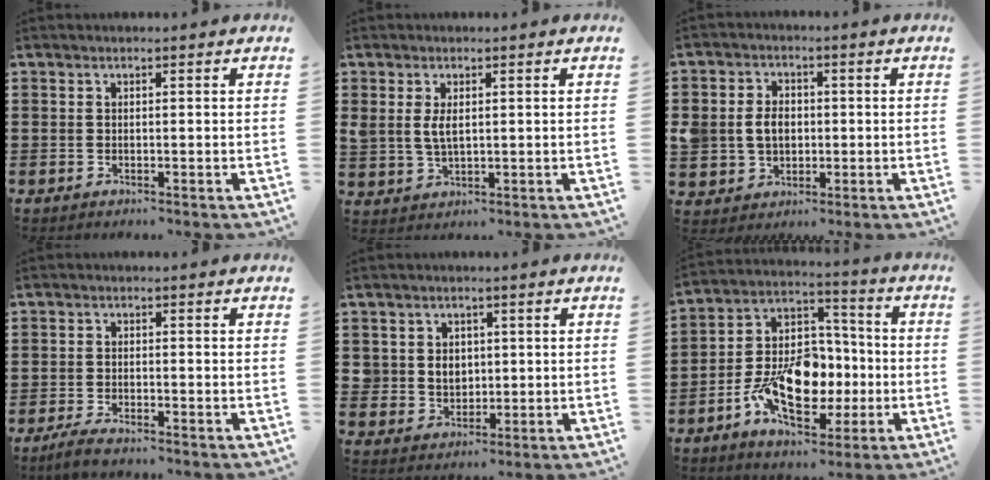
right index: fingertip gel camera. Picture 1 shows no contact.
{"total": 3.3, "force": [0.9, 1.6, 2.8], "torque": [-0.066, 0.003, 0.012]}
{"total": 5.1, "force": [-0.2, 4.3, 2.8], "torque": [-0.078, 0.008, -0.010]}
{"total": 2.4, "force": [-2.2, 0.3, 0.9], "torque": [-0.024, 0.003, -0.045]}
{"total": 3.8, "force": [1.0, 3.6, 0.9], "torque": [-0.034, 0.014, 0.016]}
{"total": 13.6, "force": [-4.0, 8.8, 9.5], "torque": [-0.194, 0.007, -0.069]}